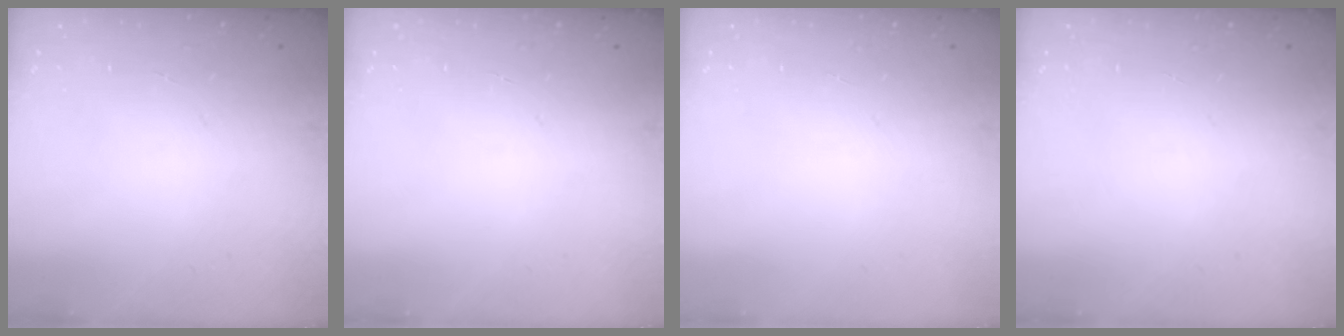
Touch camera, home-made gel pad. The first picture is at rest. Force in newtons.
{"total": 0.0}
{"total": 0.0}
{"total": 0.0}